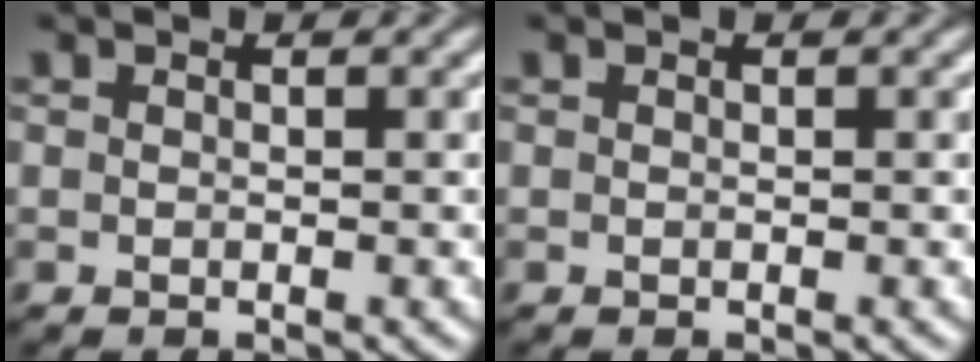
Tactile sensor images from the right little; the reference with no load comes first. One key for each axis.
{"total": 0.0}